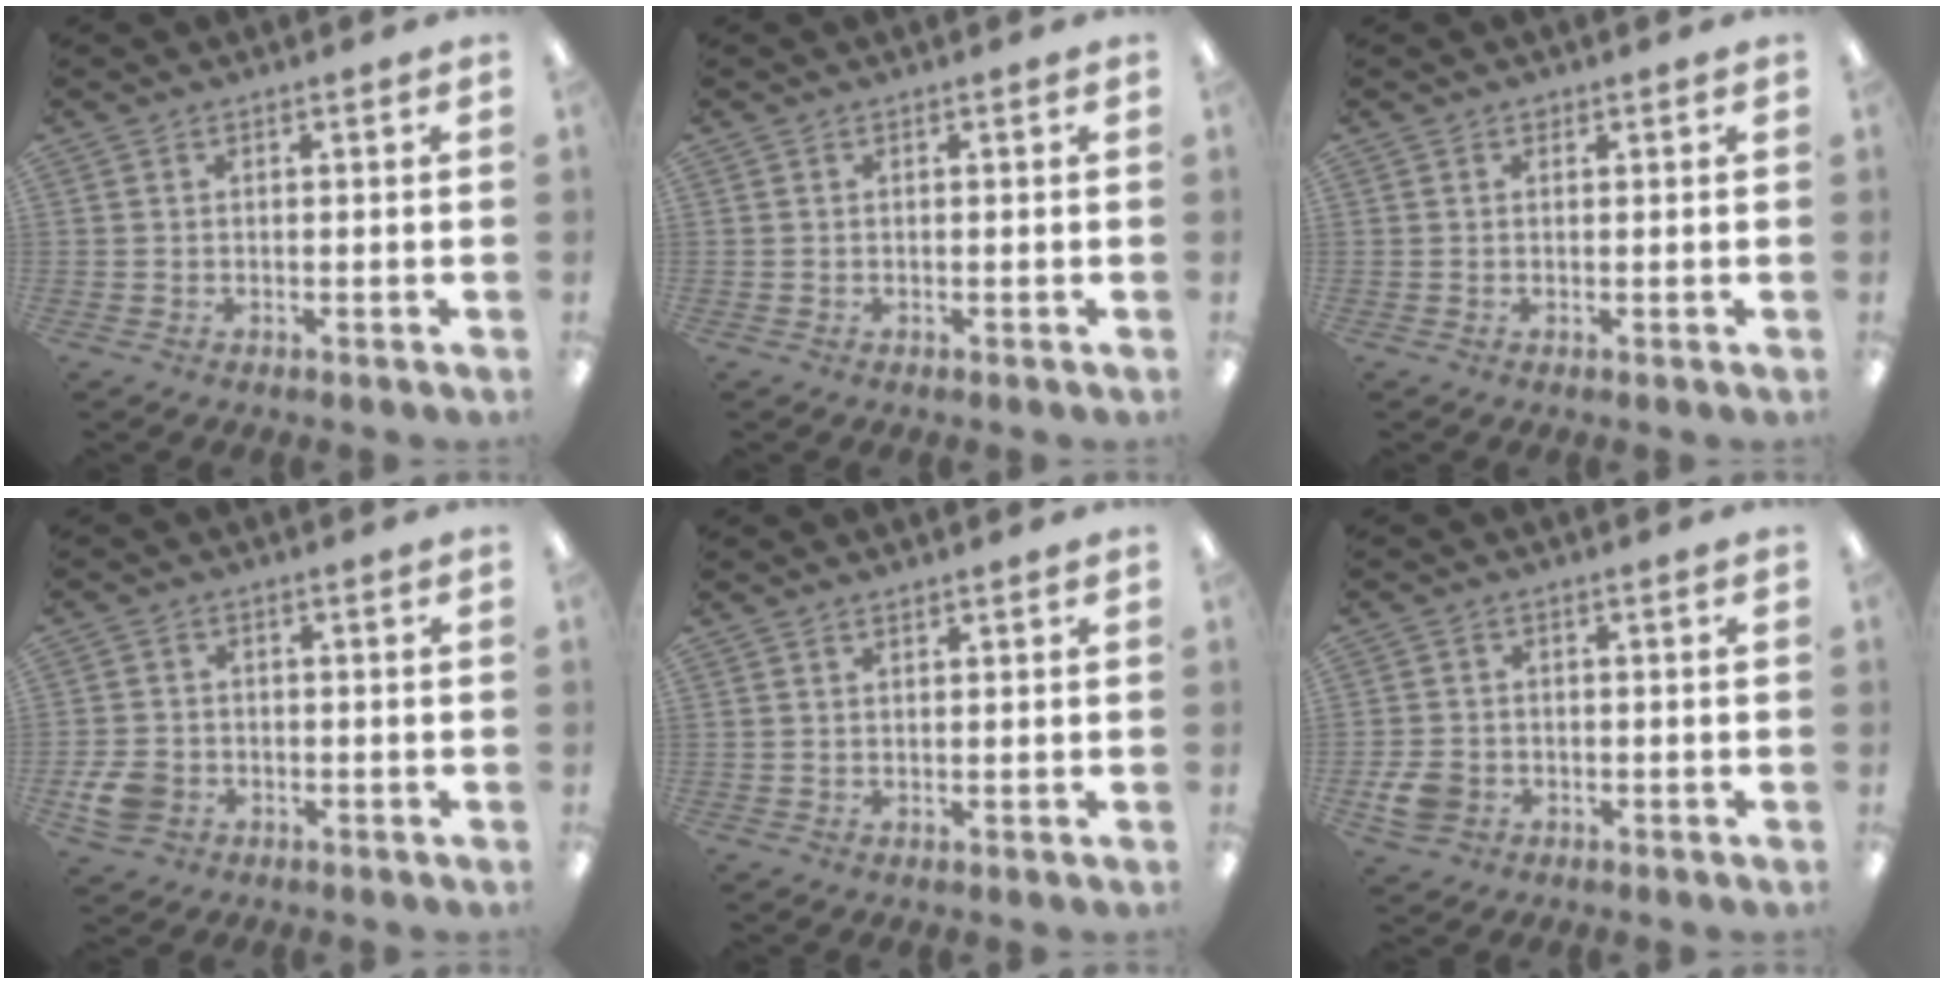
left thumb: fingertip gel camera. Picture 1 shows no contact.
{"total": 0.0}
{"total": 0.8, "force": [0.6, 0.5, 0.1], "torque": [0.005, -0.002, 0.010]}
{"total": 5.9, "force": [-2.1, 4.7, 2.9], "torque": [-0.063, 0.006, -0.040]}
{"total": 0.9, "force": [0.8, 0.2, 0.3], "torque": [-0.007, 0.000, 0.015]}
{"total": 5.2, "force": [-1.7, 4.1, 2.6], "torque": [-0.051, 0.003, -0.033]}